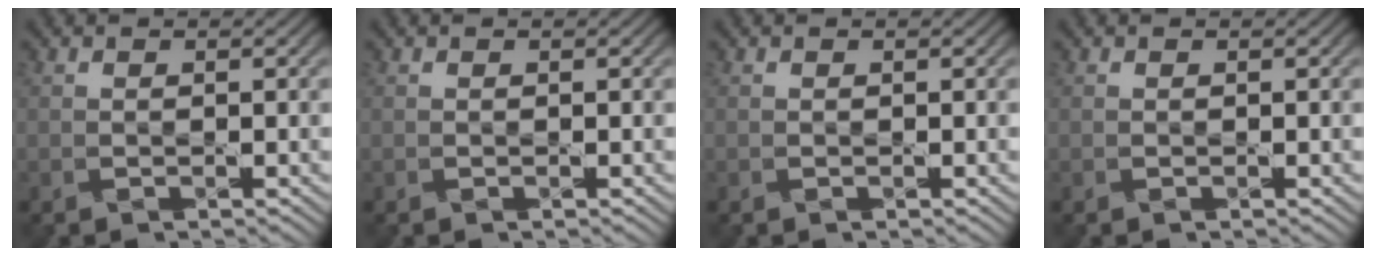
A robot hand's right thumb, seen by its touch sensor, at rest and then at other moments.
{"total": 0.0}
{"total": 0.0}
{"total": 0.0}